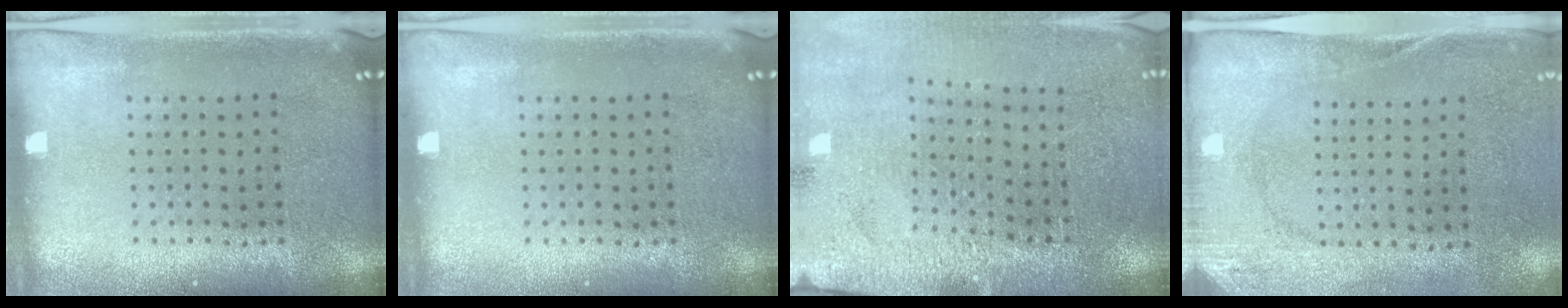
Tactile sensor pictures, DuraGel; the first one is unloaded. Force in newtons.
{"total": 0.0}
{"total": 2.8, "press": 2.8, "slide": 0.2}
{"total": 2.7, "press": 2.1, "slide": 1.7}